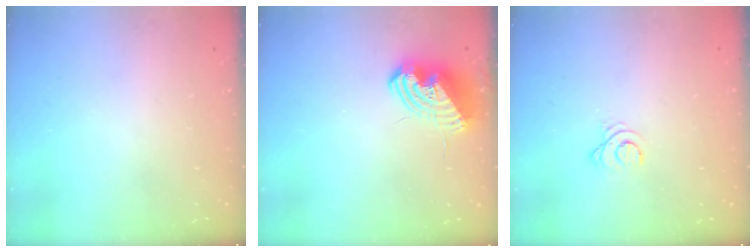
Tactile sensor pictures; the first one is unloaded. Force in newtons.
{"total": 11.0, "press": 10.9, "slide": 1.5}
{"total": 2.7, "press": 2.7, "slide": 0.3}